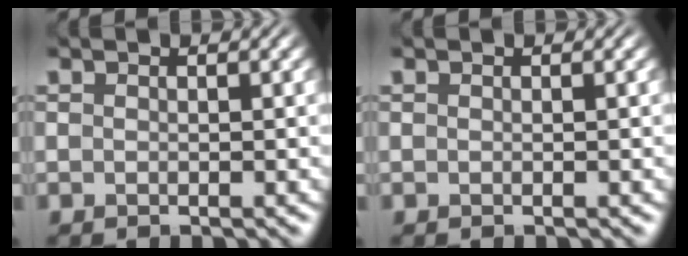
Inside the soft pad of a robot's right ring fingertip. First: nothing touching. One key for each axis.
{"total": 0.0}